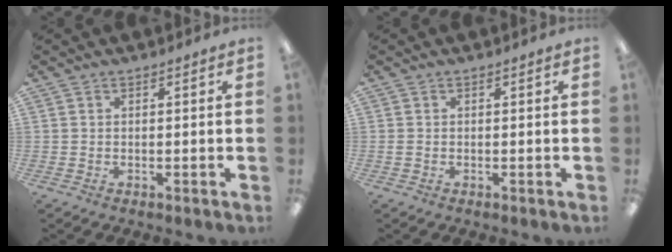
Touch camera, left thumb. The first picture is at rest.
{"total": 0.6, "force": [-0.1, 0.4, 0.5], "torque": [-0.009, 0.001, -0.003]}